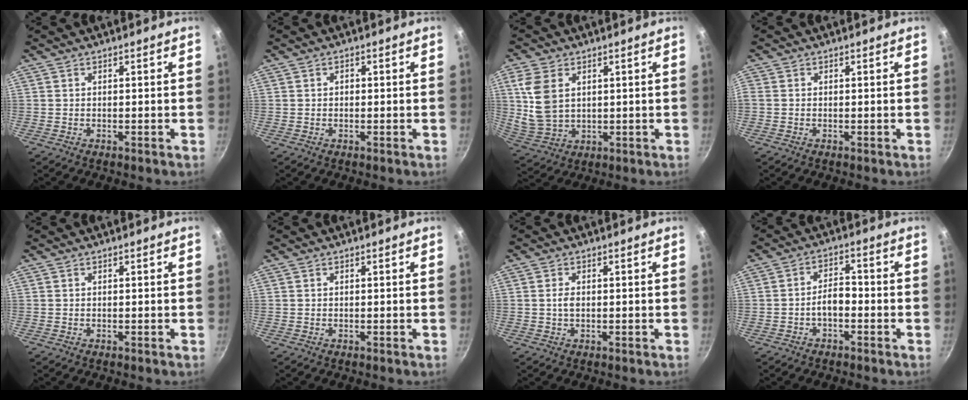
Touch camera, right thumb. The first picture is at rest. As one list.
[{"total": 0.9, "force": [0.1, 0.7, 0.5], "torque": [-0.006, 0.005, 0.000]}, {"total": 10.0, "force": [2.6, 6.8, 6.8], "torque": [-0.127, -0.011, 0.066]}, {"total": 0.8, "force": [-0.2, 0.5, 0.6], "torque": [-0.017, 0.002, -0.005]}, {"total": 0.0}, {"total": 0.0}, {"total": 2.0, "force": [0.1, 1.2, 1.5], "torque": [-0.023, 0.003, 0.001]}, {"total": 4.3, "force": [-1.8, 2.3, 3.1], "torque": [-0.039, 0.027, -0.035]}]